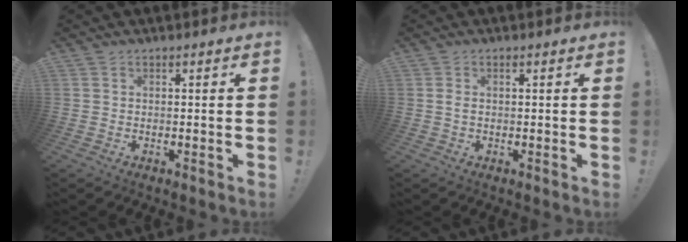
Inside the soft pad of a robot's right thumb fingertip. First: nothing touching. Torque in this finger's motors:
{"motor_torque": [0.22, -0.42, 0.01, 0.23, 0.07]}